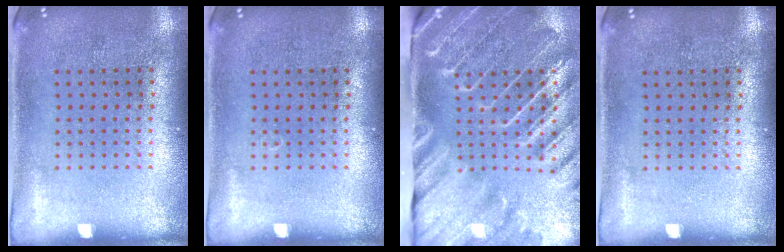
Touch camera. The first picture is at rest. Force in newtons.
{"total": 0.0}
{"total": 4.3, "press": 3.4, "slide": 2.5}
{"total": 0.0}